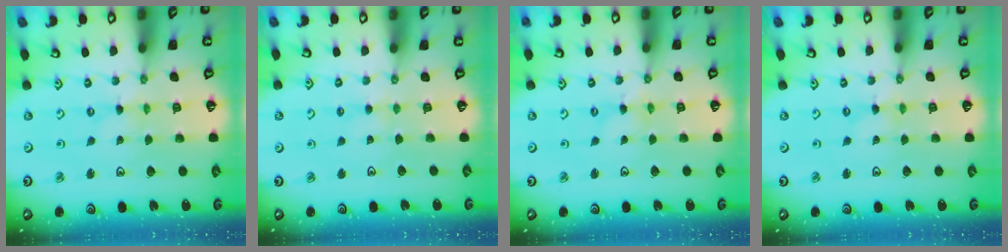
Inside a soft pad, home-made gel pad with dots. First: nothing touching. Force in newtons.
{"total": 2.3, "press": 2.2, "slide": 0.5}
{"total": 0.0}
{"total": 0.0}